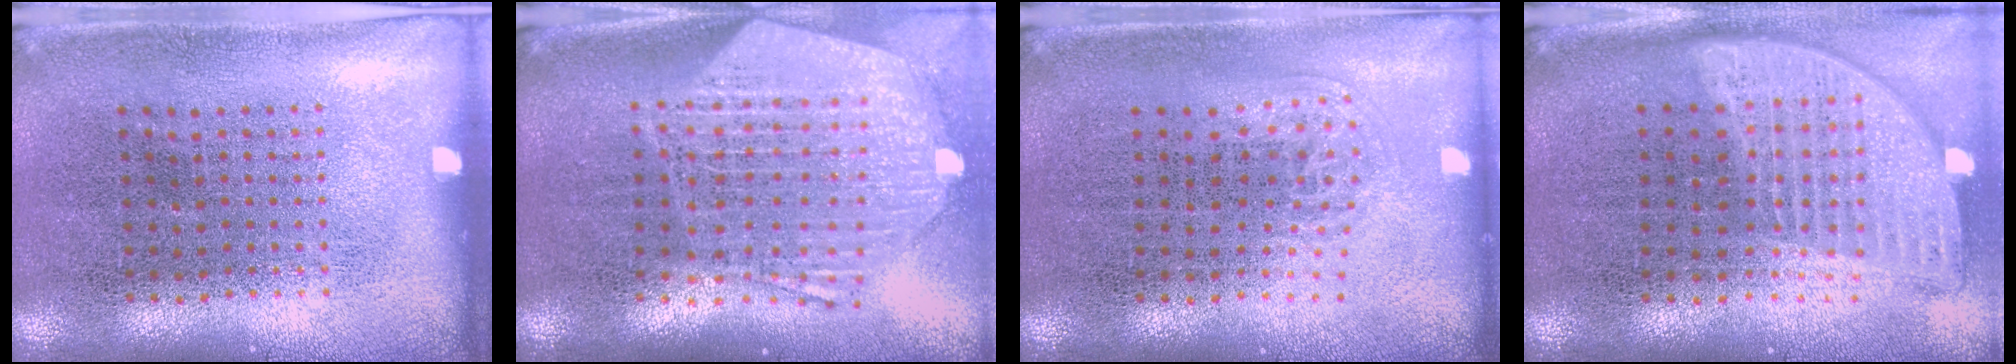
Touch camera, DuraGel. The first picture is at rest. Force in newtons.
{"total": 3.0, "press": 2.4, "slide": 1.8}
{"total": 1.0, "press": 0.7, "slide": 0.7}
{"total": 2.0, "press": 1.6, "slide": 1.1}